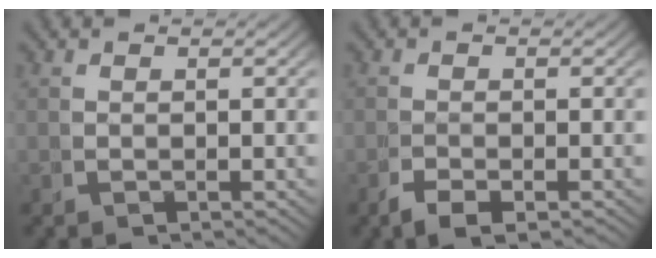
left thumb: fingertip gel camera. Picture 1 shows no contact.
{"total": 1.0, "force": [-0.9, -0.2, 0.5], "torque": [0.002, 0.002, -0.019]}